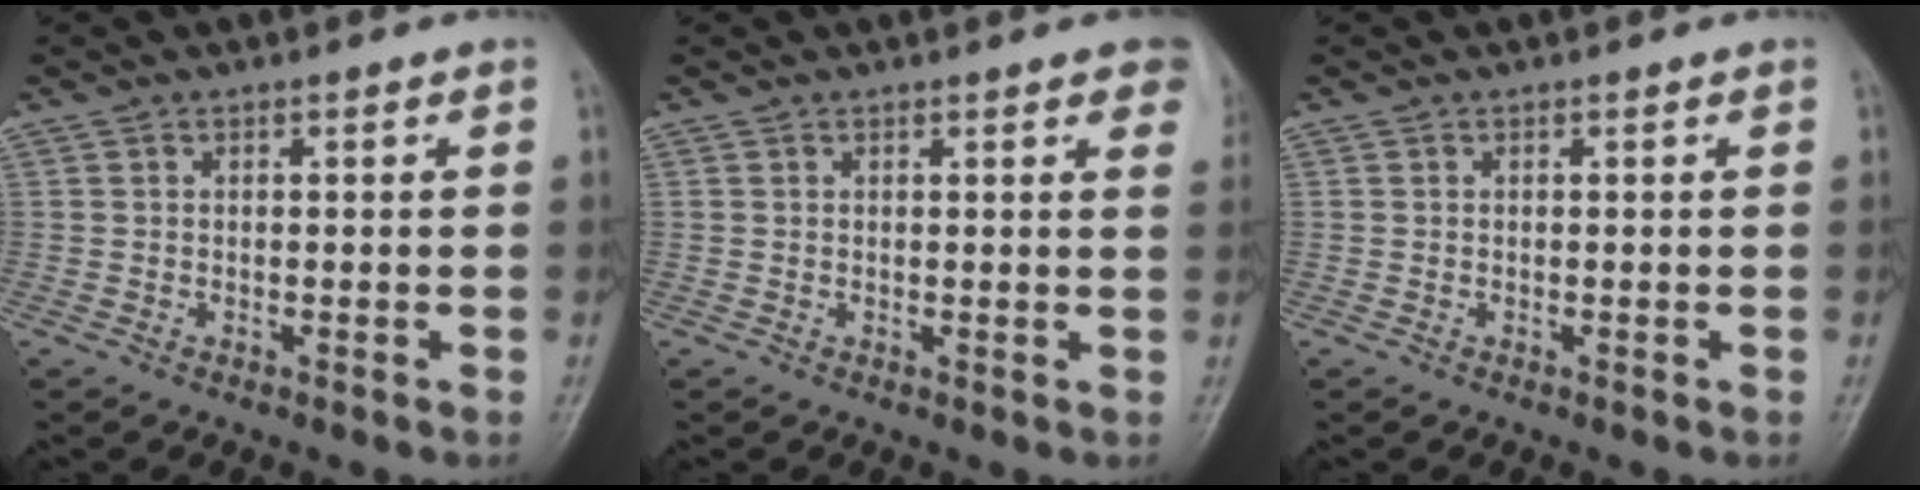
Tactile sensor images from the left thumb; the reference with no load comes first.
{"total": 6.0, "force": [3.8, 1.7, 4.3], "torque": [-0.032, -0.003, 0.035]}
{"total": 0.0}